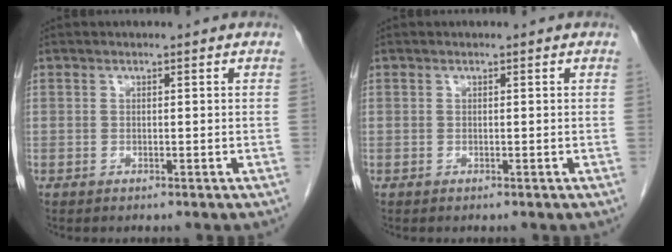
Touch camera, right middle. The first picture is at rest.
{"total": 0.0}